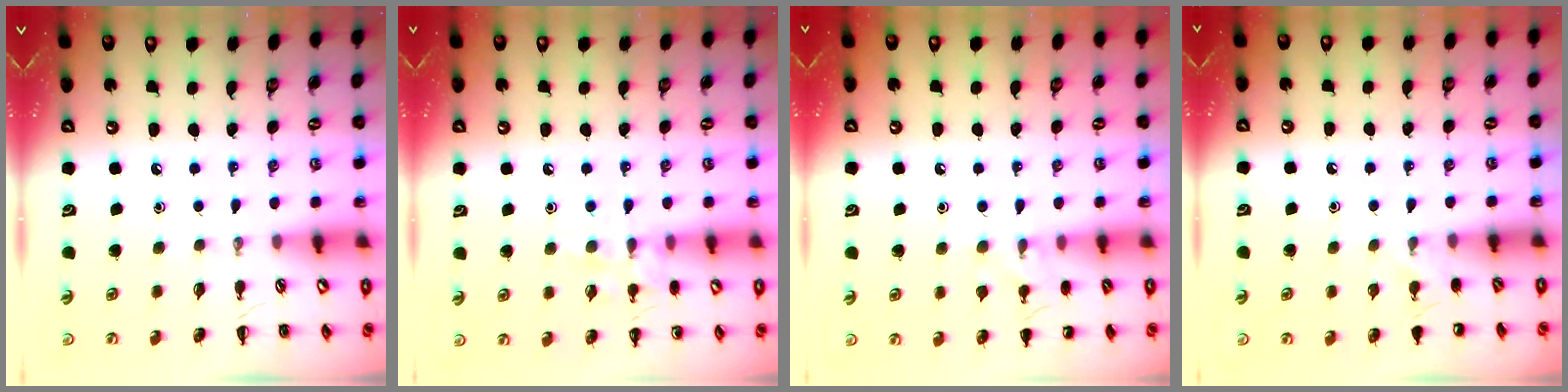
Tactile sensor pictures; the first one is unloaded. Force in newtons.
{"total": 8.5, "press": 8.4, "slide": 0.7}
{"total": 8.6, "press": 8.3, "slide": 2.0}
{"total": 3.7, "press": 3.6, "slide": 1.1}